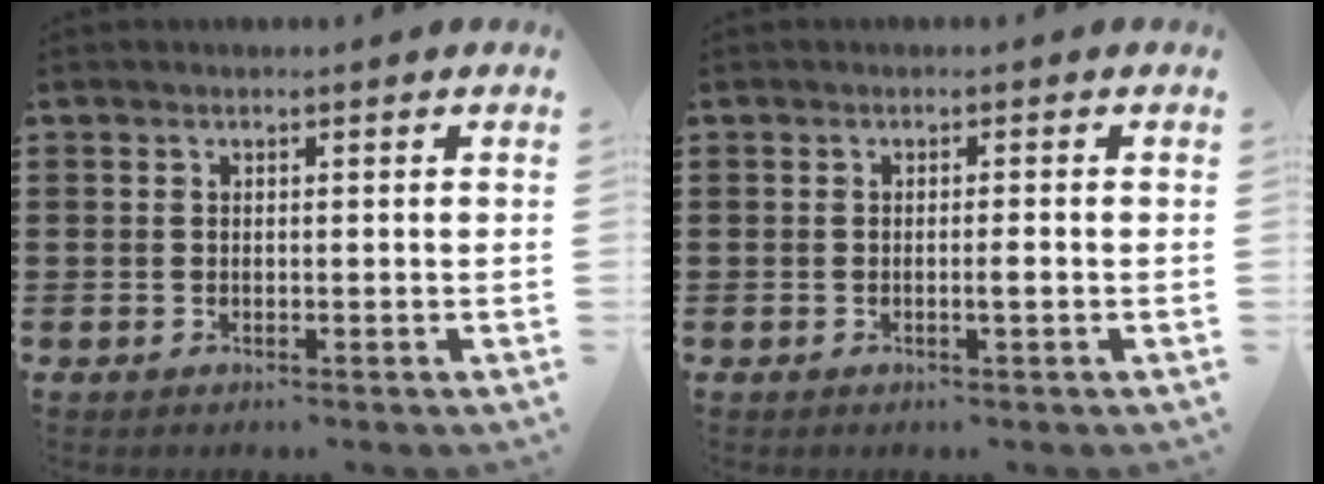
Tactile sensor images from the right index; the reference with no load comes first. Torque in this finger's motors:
{"motor_torque": [0.93, 0.34, 0.08, 0.07]}